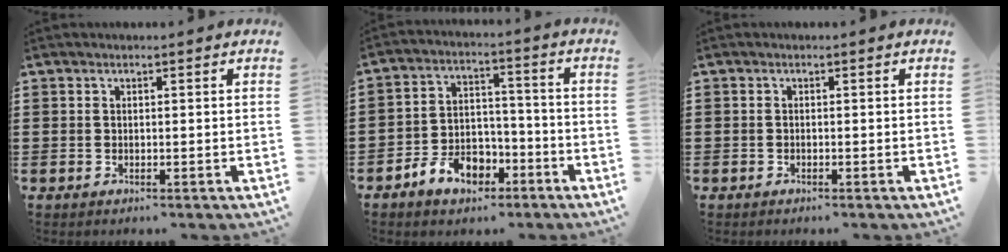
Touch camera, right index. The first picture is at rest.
{"total": 6.7, "force": [-4.2, 4.5, 2.7], "torque": [-0.057, 0.025, -0.078]}
{"total": 0.0}